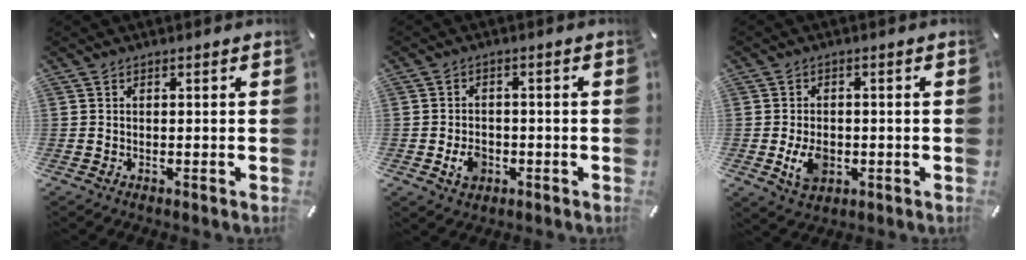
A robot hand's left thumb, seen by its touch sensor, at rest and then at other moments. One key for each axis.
{"total": 4.6, "fx": -1.4, "fy": 3.6, "fz": 2.5, "tx": -0.039, "ty": 0.002, "tz": -0.026}
{"total": 6.3, "fx": -1.3, "fy": 4.5, "fz": 4.2, "tx": -0.088, "ty": -0.003, "tz": -0.025}